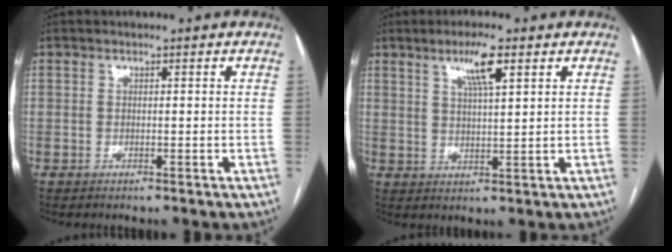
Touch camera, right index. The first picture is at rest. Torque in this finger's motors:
{"motor_torque": [0.70, 0.53, 0.10, 0.07]}